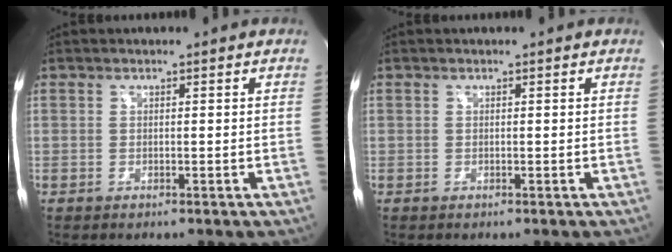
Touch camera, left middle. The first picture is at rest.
{"total": 0.0}